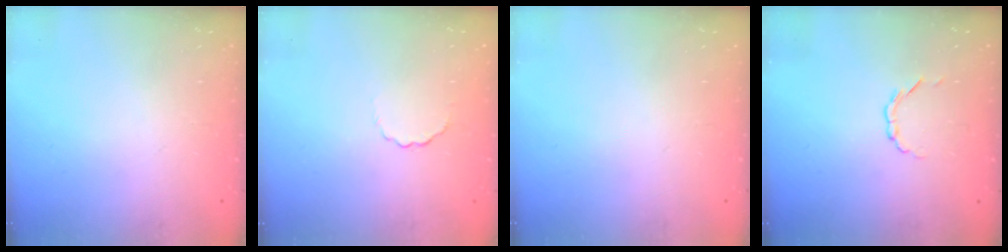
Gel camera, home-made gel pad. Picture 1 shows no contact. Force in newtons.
{"total": 2.4, "press": 2.2, "slide": 0.9}
{"total": 0.0}
{"total": 2.1, "press": 2.0, "slide": 0.7}